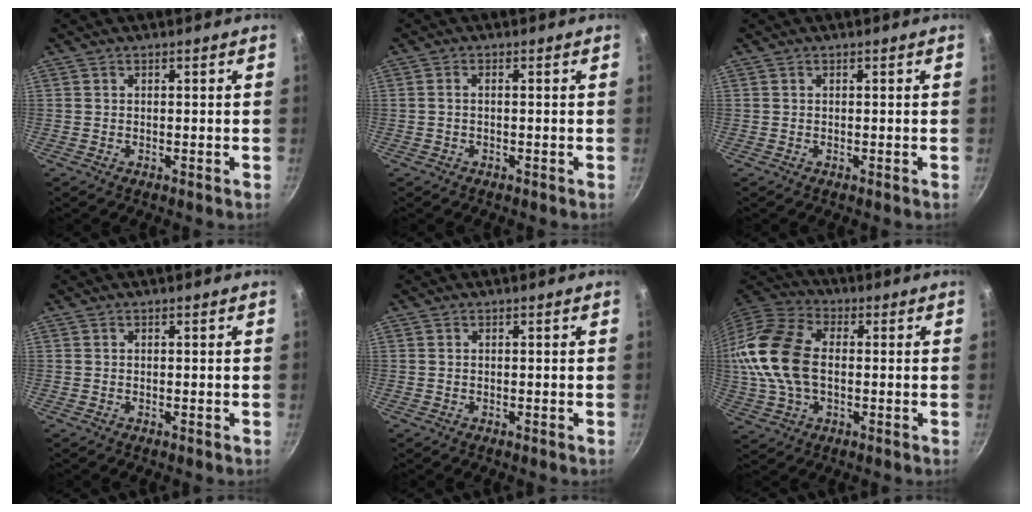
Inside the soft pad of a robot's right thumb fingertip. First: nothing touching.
{"total": 1.0, "force": [-0.3, 0.4, 0.9], "torque": [-0.029, 0.010, -0.006]}
{"total": 0.0}
{"total": 0.0}
{"total": 0.0}
{"total": 17.8, "force": [0.3, 11.4, 13.6], "torque": [-0.266, 0.029, -0.005]}